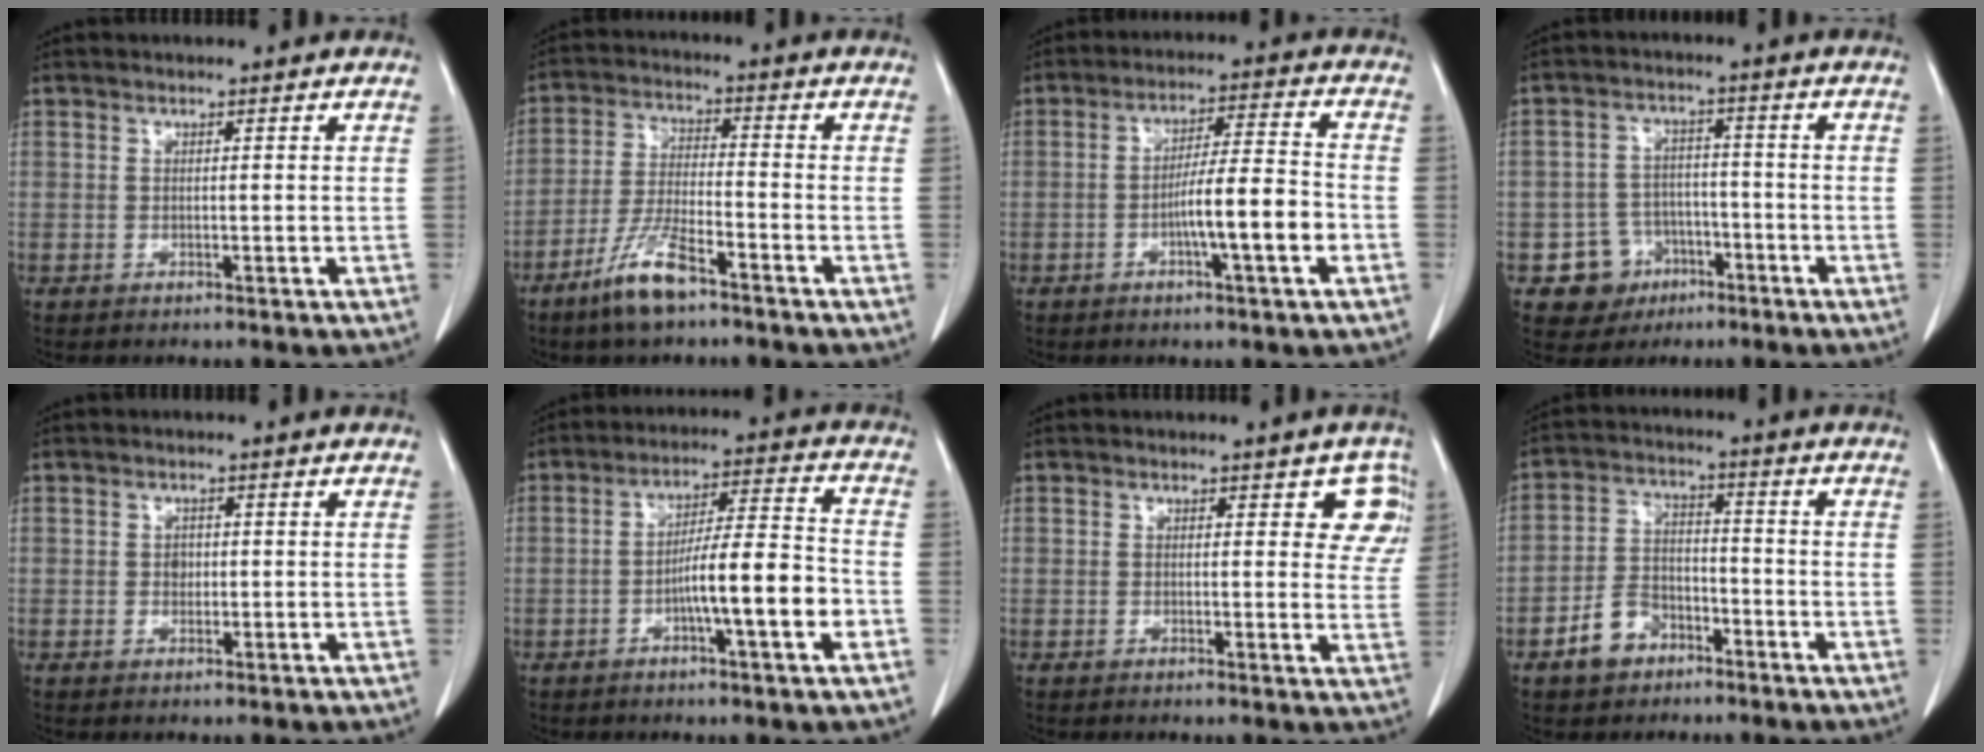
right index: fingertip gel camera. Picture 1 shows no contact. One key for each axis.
{"total": 8.3, "fx": -5.6, "fy": 1.4, "fz": 6.0, "tx": -0.125, "ty": -0.013, "tz": -0.109}
{"total": 9.0, "fx": -2.9, "fy": 0.2, "fz": 8.5, "tx": -0.141, "ty": 0.008, "tz": -0.050}
{"total": 6.7, "fx": -3.1, "fy": 5.9, "fz": 1.1, "tx": -0.011, "ty": 0.013, "tz": -0.041}
{"total": 1.4, "fx": 0.0, "fy": 1.1, "fz": 0.8, "tx": -0.012, "ty": 0.002, "tz": 0.001}
{"total": 10.6, "fx": -3.4, "fy": 0.5, "fz": 10.0, "tx": -0.163, "ty": 0.010, "tz": -0.056}
{"total": 5.2, "fx": 2.3, "fy": 2.8, "fz": 3.7, "tx": -0.010, "ty": 0.001, "tz": 0.017}
{"total": 6.8, "fx": -4.0, "fy": 4.6, "fz": 3.0, "tx": -0.068, "ty": 0.015, "tz": -0.068}